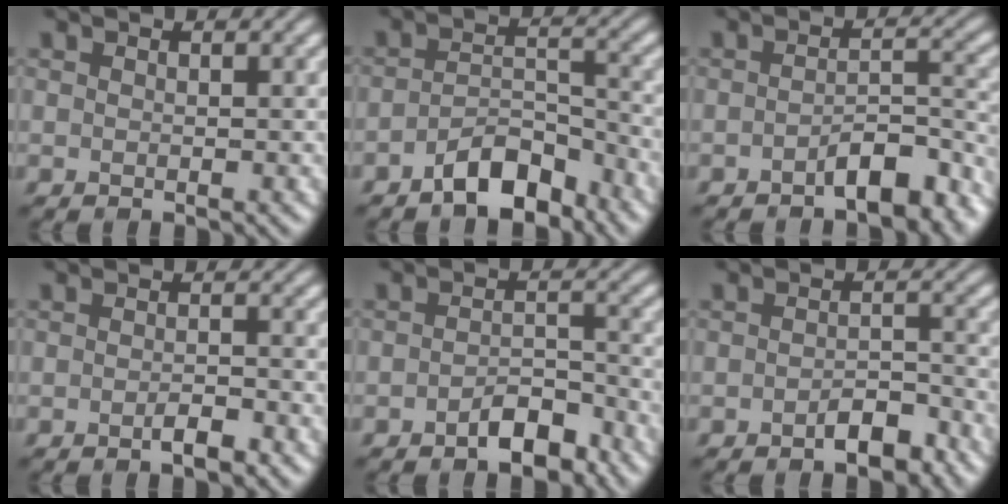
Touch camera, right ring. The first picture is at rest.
{"total": 4.9, "force": [-3.5, 2.1, 2.8], "torque": [-0.040, 0.004, -0.066]}
{"total": 4.6, "force": [-3.0, 1.5, 3.1], "torque": [-0.045, 0.009, -0.048]}
{"total": 1.7, "force": [-1.0, 0.4, 1.3], "torque": [-0.022, 0.000, -0.017]}
{"total": 3.5, "force": [-2.3, 1.5, 2.2], "torque": [-0.031, 0.010, -0.040]}
{"total": 3.1, "force": [-2.0, 1.3, 1.9], "torque": [-0.028, 0.007, -0.033]}